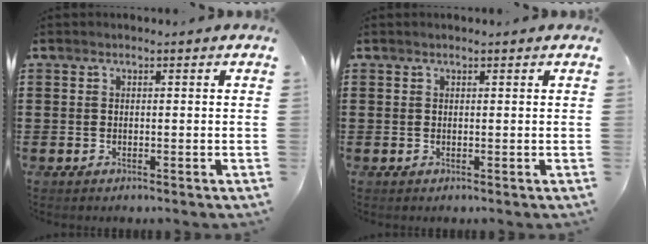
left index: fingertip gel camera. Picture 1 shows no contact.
{"total": 0.0}